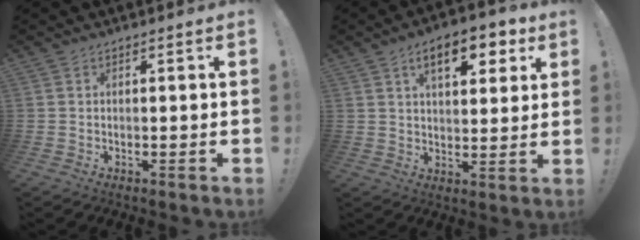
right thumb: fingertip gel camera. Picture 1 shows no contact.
{"total": 12.1, "force": [5.7, 5.5, 9.1], "torque": [-0.123, -0.020, 0.093]}